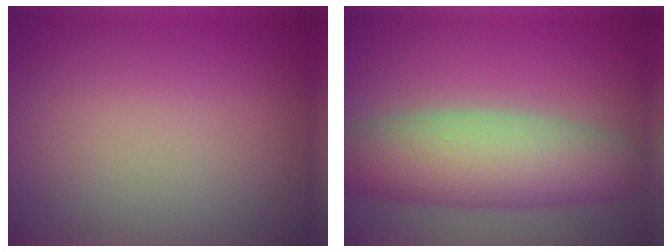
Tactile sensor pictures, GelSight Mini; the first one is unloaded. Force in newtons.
{"total": 7.7, "press": 7.7, "slide": 0.2}